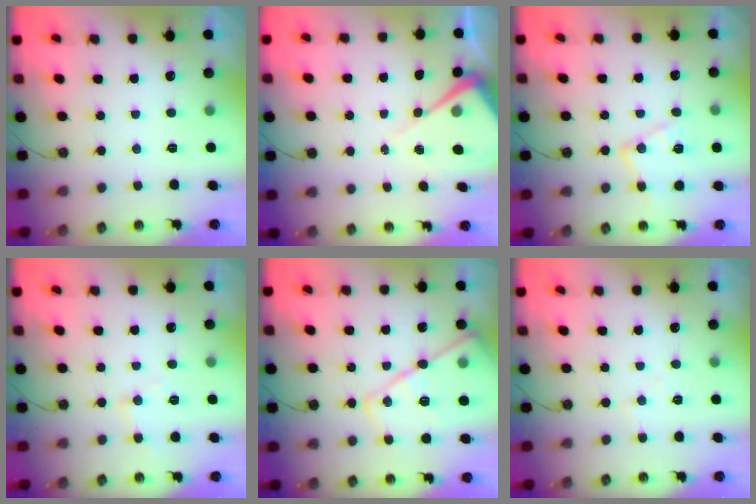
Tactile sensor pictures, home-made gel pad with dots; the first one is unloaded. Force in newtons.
{"total": 7.8, "press": 7.8, "slide": 0.5}
{"total": 12.7, "press": 12.6, "slide": 0.9}
{"total": 7.2, "press": 7.2, "slide": 0.5}
{"total": 18.8, "press": 18.7, "slide": 1.4}
{"total": 4.6, "press": 4.5, "slide": 0.7}